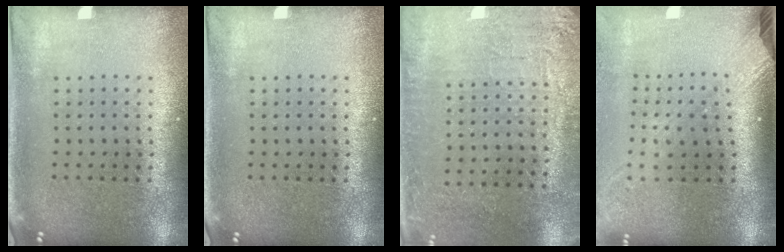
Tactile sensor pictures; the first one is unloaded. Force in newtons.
{"total": 0.0}
{"total": 2.9, "press": 2.7, "slide": 1.0}
{"total": 2.4, "press": 1.8, "slide": 1.7}